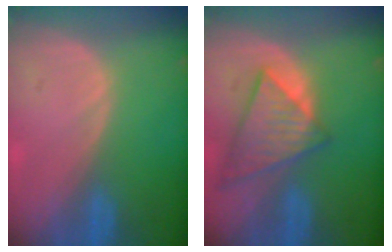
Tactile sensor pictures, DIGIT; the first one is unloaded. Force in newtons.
{"total": 8.9, "press": 7.6, "slide": 4.5}